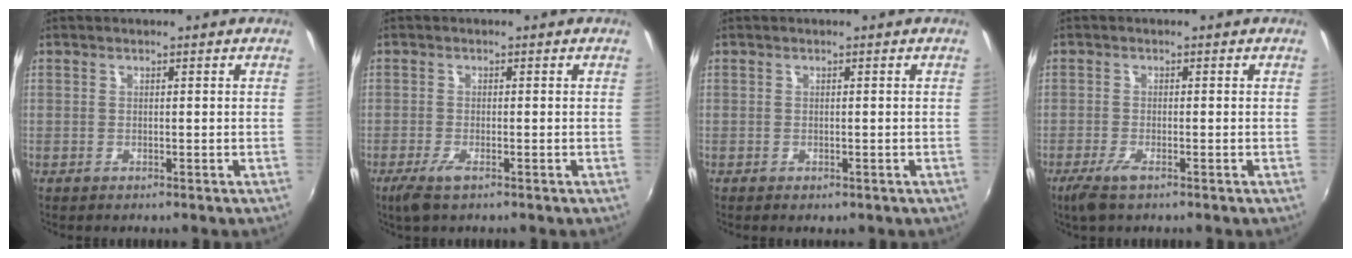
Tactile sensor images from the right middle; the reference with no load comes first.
{"total": 3.4, "force": [-2.1, 0.7, 2.6], "torque": [-0.061, -0.012, -0.040]}
{"total": 1.0, "force": [-0.5, 0.8, 0.5], "torque": [-0.009, -0.006, -0.008]}
{"total": 3.5, "force": [-2.2, 0.6, 2.7], "torque": [-0.064, -0.012, -0.045]}